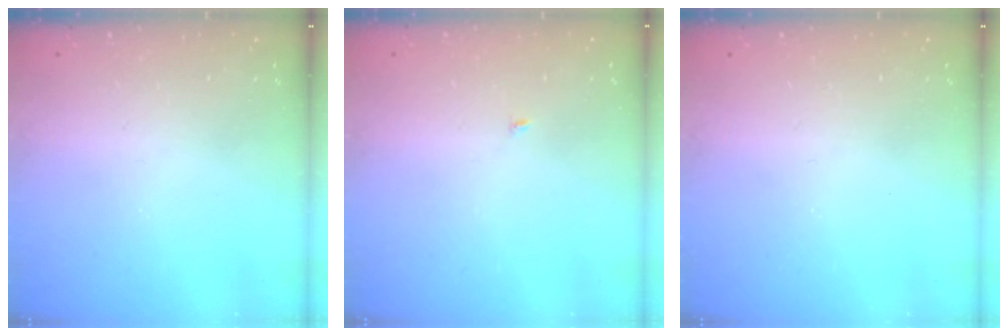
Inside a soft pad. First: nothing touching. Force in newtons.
{"total": 1.9, "press": 1.9, "slide": 0.2}
{"total": 0.0}